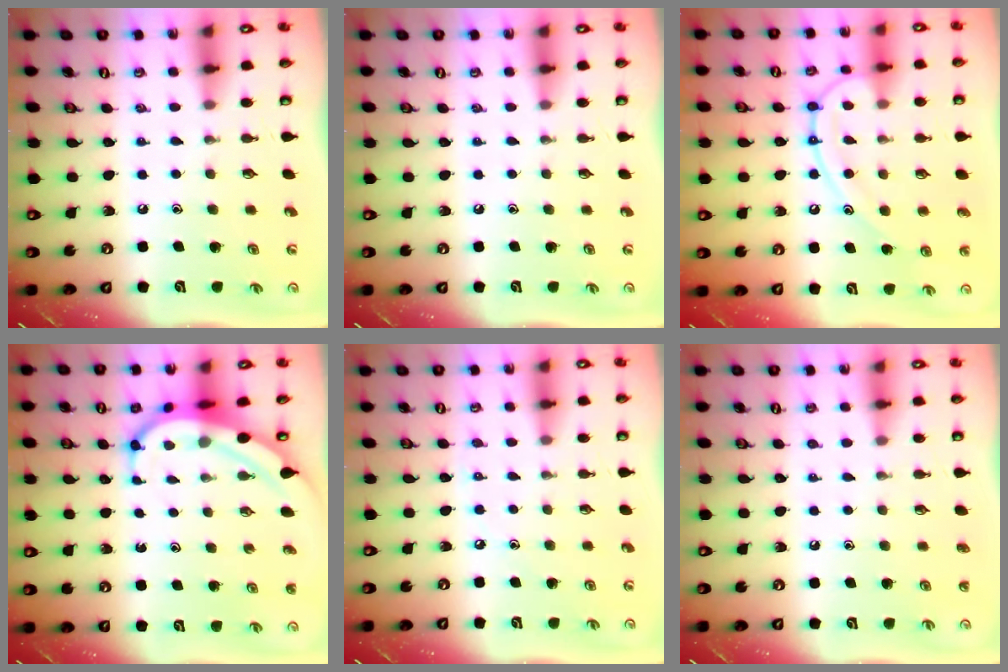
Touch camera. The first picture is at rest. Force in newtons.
{"total": 0.0}
{"total": 16.0, "press": 16.0, "slide": 1.5}
{"total": 6.7, "press": 6.6, "slide": 0.8}
{"total": 2.3, "press": 2.3, "slide": 0.3}
{"total": 1.0, "press": 1.0, "slide": 0.1}